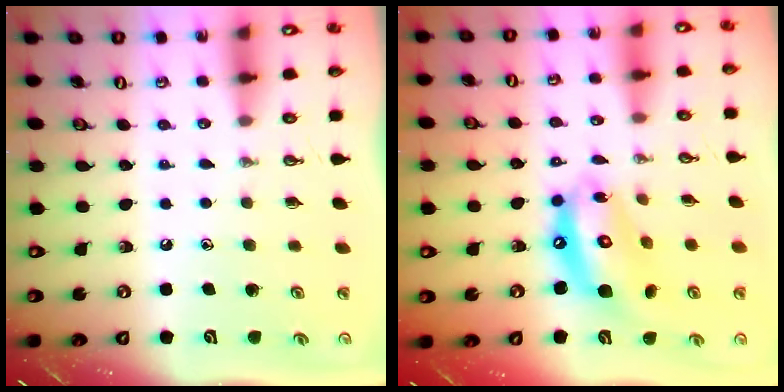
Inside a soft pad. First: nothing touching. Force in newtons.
{"total": 13.9, "press": 13.8, "slide": 1.3}